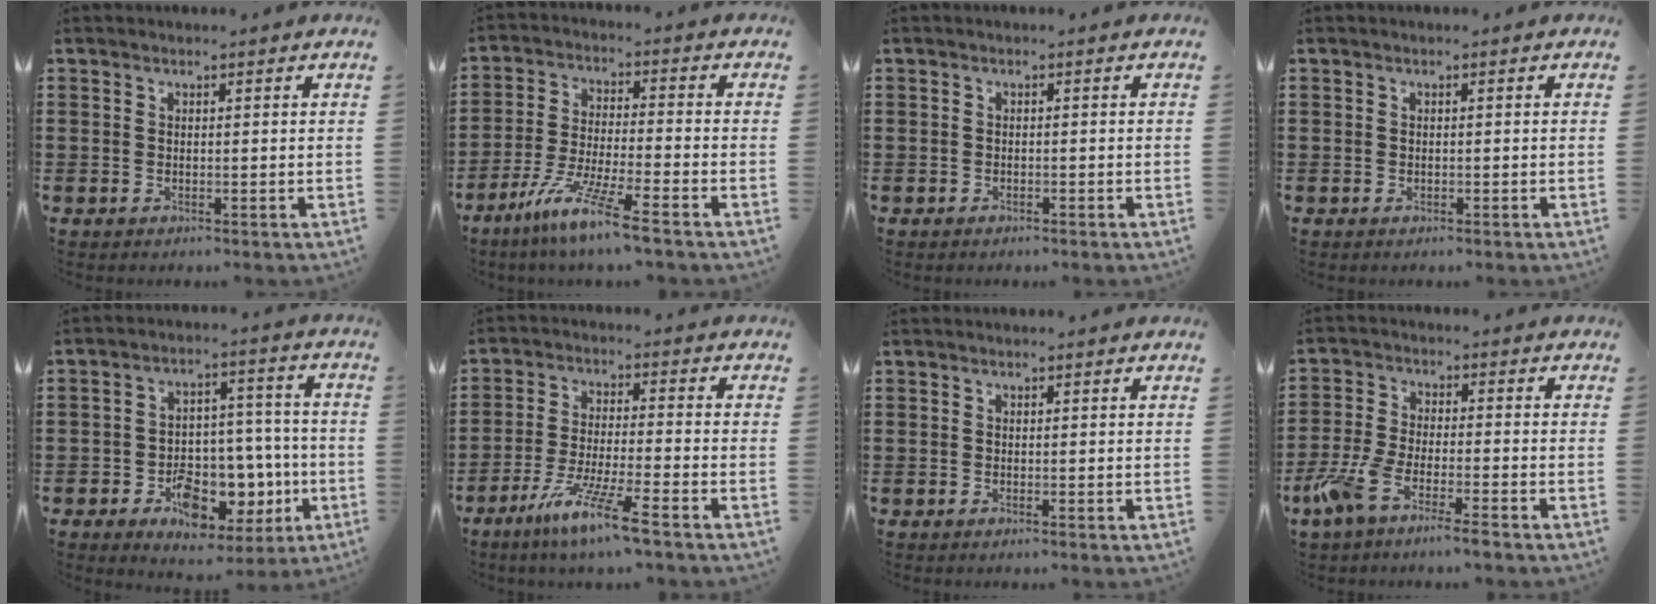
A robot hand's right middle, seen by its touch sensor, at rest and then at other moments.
{"total": 9.0, "force": [-7.0, -0.2, 5.6], "torque": [-0.121, -0.013, -0.140]}
{"total": 0.7, "force": [-0.7, 0.3, 0.1], "torque": [-0.004, 0.001, -0.015]}
{"total": 0.0}
{"total": 8.3, "force": [-3.4, 5.9, 4.6], "torque": [-0.064, 0.022, -0.055]}
{"total": 8.6, "force": [-6.5, -0.1, 5.7], "torque": [-0.115, -0.011, -0.125]}
{"total": 0.0}
{"total": 6.3, "force": [-4.7, 0.7, 4.2], "torque": [-0.110, -0.016, -0.094]}